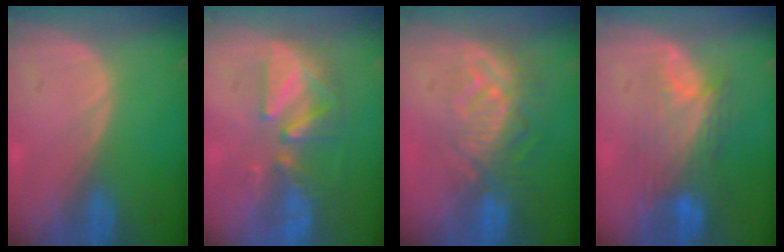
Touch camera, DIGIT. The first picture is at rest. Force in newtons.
{"total": 7.9, "press": 7.8, "slide": 1.3}
{"total": 9.5, "press": 8.2, "slide": 4.7}
{"total": 9.0, "press": 8.0, "slide": 4.1}